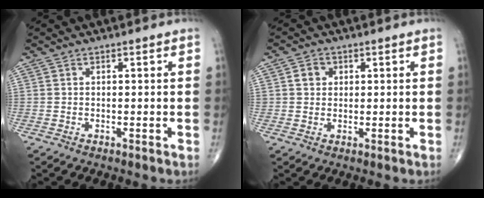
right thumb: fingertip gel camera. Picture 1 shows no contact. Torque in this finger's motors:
{"motor_torque": [0.37, 0.33, 0.37, 0.03, 0.00]}